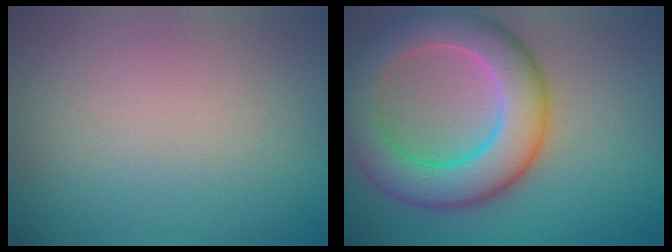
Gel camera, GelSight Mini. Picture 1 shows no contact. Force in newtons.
{"total": 8.8, "press": 8.8, "slide": 0.6}